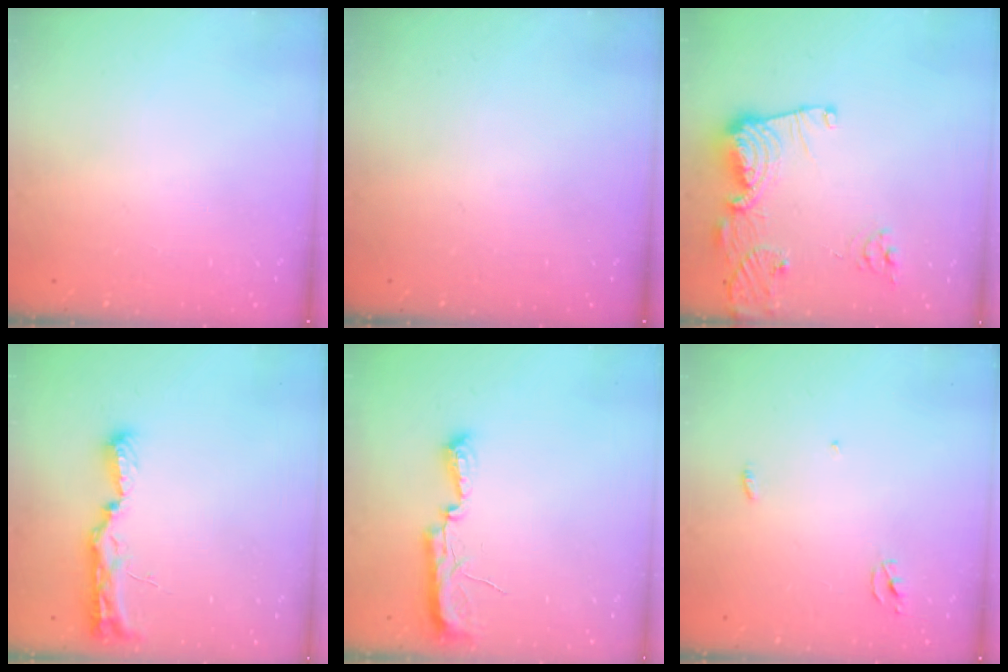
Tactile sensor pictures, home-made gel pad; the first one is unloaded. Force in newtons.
{"total": 0.0}
{"total": 15.3, "press": 15.2, "slide": 1.7}
{"total": 8.9, "press": 8.9, "slide": 1.3}
{"total": 7.4, "press": 7.4, "slide": 0.7}
{"total": 2.3, "press": 2.3, "slide": 0.1}